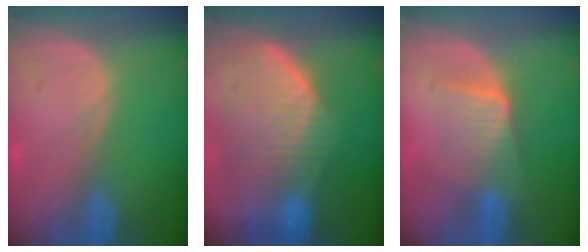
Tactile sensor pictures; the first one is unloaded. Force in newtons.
{"total": 10.1, "press": 9.0, "slide": 4.6}
{"total": 6.1, "press": 5.5, "slide": 2.6}